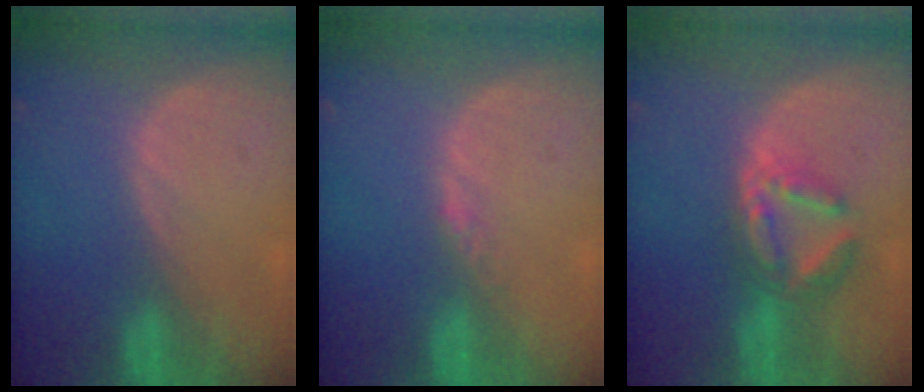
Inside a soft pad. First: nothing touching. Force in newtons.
{"total": 1.4, "press": 1.1, "slide": 0.8}
{"total": 6.3, "press": 5.8, "slide": 2.6}